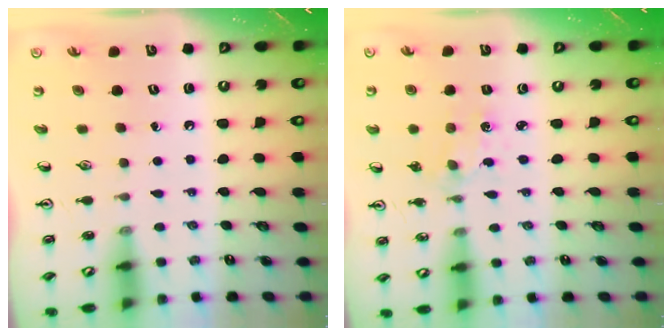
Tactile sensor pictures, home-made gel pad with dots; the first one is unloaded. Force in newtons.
{"total": 1.8, "press": 1.8, "slide": 0.4}